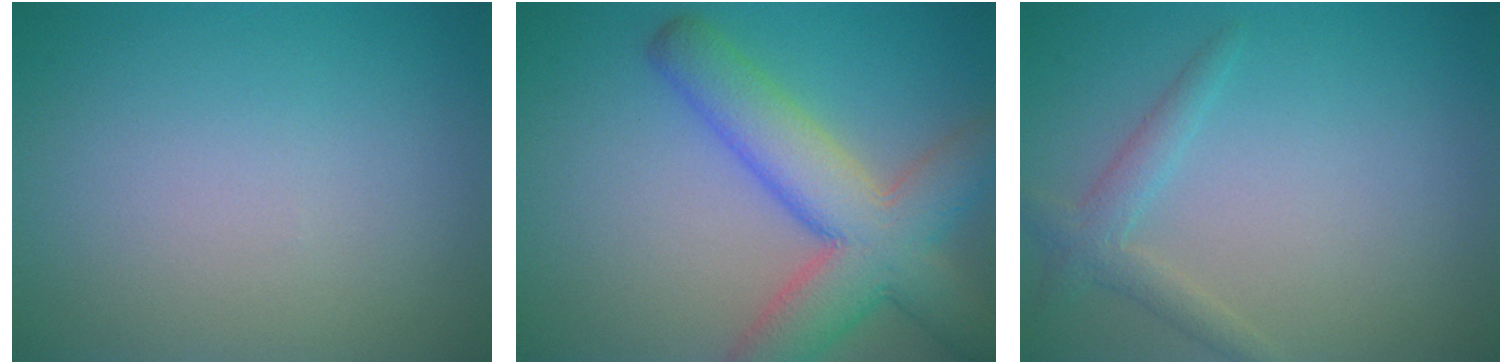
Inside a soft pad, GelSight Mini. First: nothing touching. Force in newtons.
{"total": 8.2, "press": 8.2, "slide": 0.4}
{"total": 2.0, "press": 2.0, "slide": 0.1}